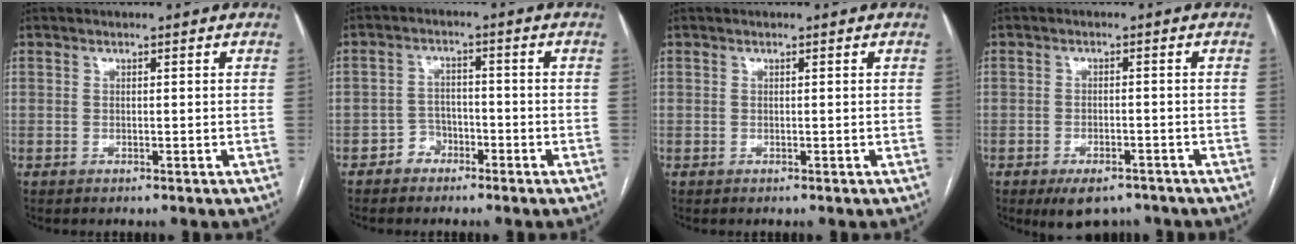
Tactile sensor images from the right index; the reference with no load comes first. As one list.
[{"total": 3.3, "force": [-2.1, 2.5, 0.6], "torque": [-0.006, 0.012, -0.042]}, {"total": 0.0}, {"total": 6.0, "force": [-4.4, 2.8, 3.0], "torque": [-0.045, -0.003, -0.063]}]